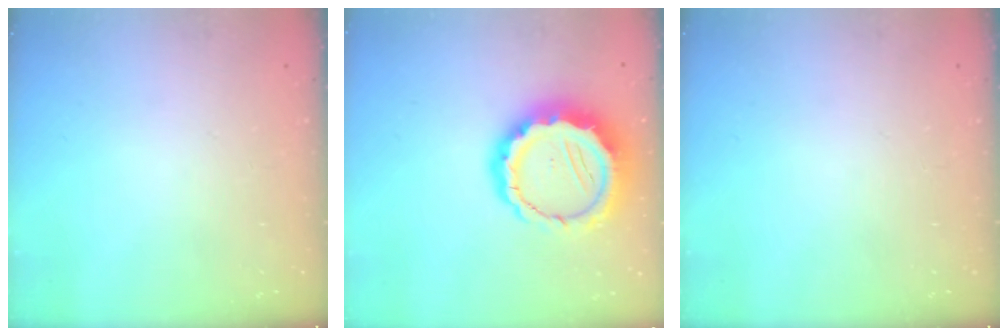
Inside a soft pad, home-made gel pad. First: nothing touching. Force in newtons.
{"total": 15.6, "press": 15.2, "slide": 3.5}
{"total": 0.0}